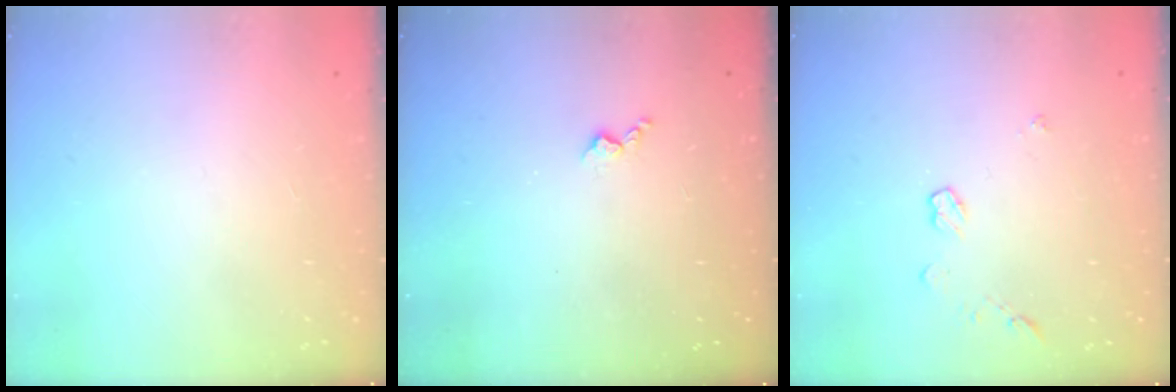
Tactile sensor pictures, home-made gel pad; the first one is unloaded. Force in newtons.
{"total": 3.3, "press": 3.2, "slide": 0.6}
{"total": 3.8, "press": 3.8, "slide": 0.5}